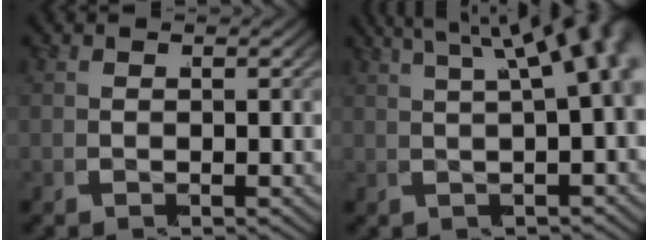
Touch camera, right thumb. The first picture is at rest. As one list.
[{"total": 6.8, "force": [2.2, 3.5, 5.4], "torque": [-0.052, 0.021, 0.022]}]